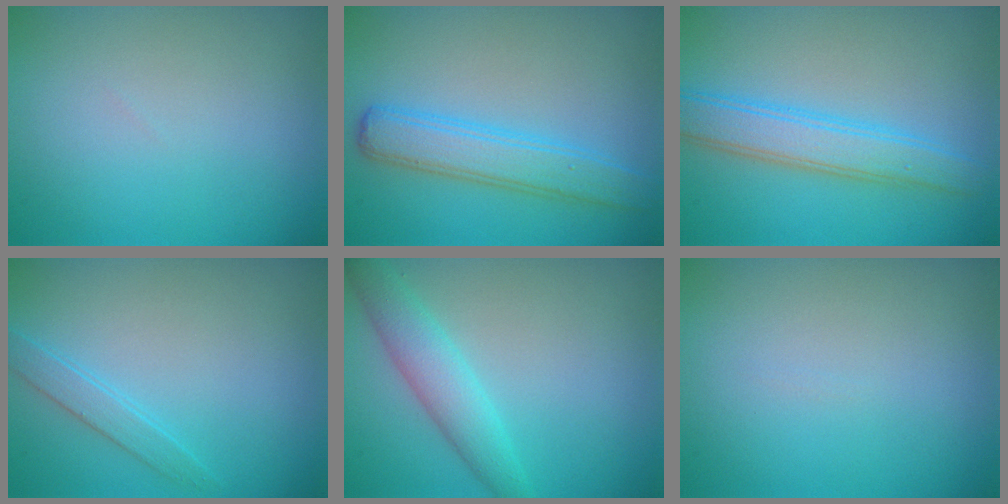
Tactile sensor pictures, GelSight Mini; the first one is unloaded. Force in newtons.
{"total": 4.0, "press": 4.0, "slide": 0.0}
{"total": 4.2, "press": 4.2, "slide": 0.1}
{"total": 1.6, "press": 1.6, "slide": 0.0}
{"total": 3.6, "press": 3.6, "slide": 0.0}
{"total": 0.0}